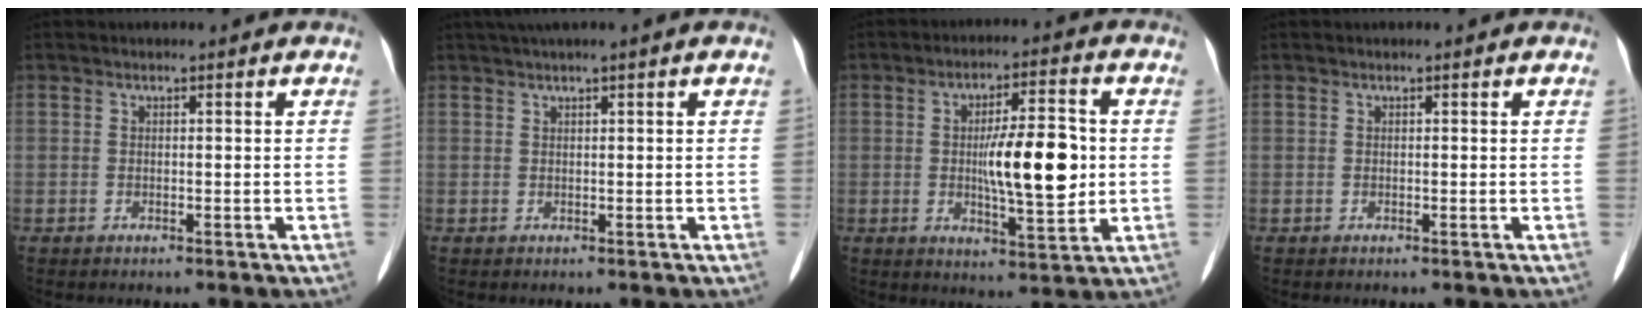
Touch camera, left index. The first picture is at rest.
{"total": 2.7, "force": [1.8, -0.4, 2.0], "torque": [-0.039, 0.020, 0.037]}
{"total": 11.0, "force": [0.1, 2.7, 10.6], "torque": [-0.175, 0.001, 0.001]}
{"total": 0.0}